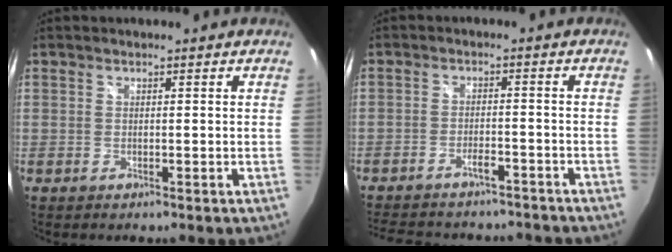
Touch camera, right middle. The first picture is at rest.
{"total": 14.4, "force": [-12.4, 4.9, 5.5], "torque": [-0.131, -0.002, -0.171]}